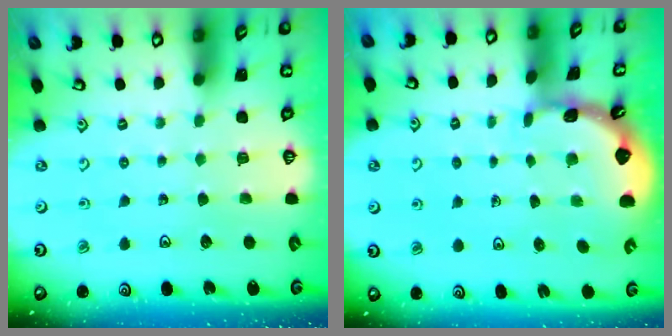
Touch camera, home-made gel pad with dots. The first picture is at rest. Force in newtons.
{"total": 1.6, "press": 1.5, "slide": 0.1}